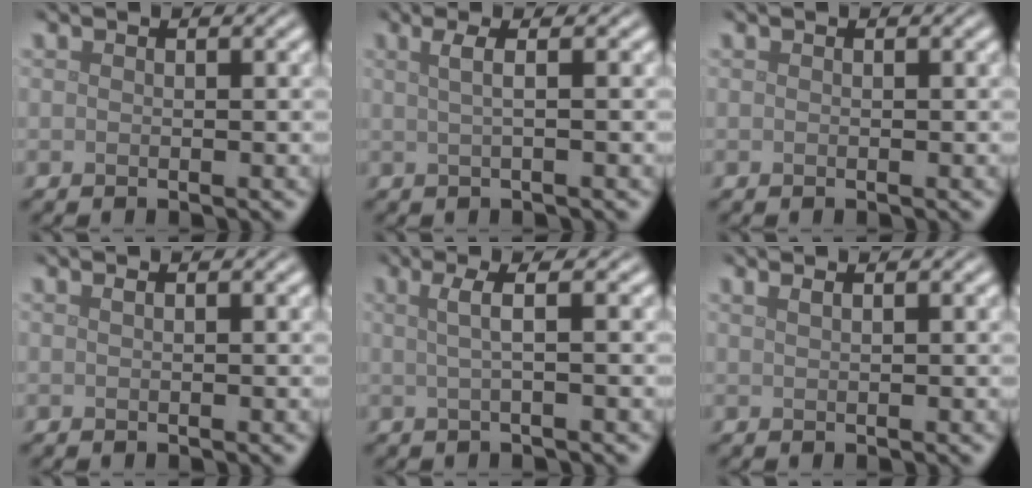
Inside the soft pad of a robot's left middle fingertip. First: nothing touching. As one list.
[{"total": 2.4, "force": [0.7, 0.8, 2.1], "torque": [-0.030, 0.000, -0.003]}, {"total": 0.0}, {"total": 0.6, "force": [0.3, 0.3, 0.5], "torque": [-0.006, 0.004, 0.003]}, {"total": 2.6, "force": [0.5, 0.6, 2.5], "torque": [-0.041, 0.006, 0.006]}, {"total": 1.3, "force": [0.8, 0.5, 0.8], "torque": [-0.006, -0.003, 0.008]}]